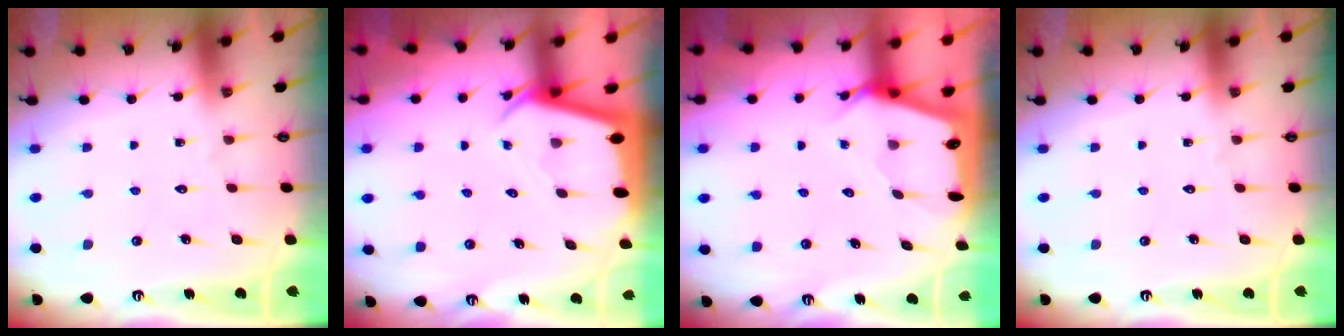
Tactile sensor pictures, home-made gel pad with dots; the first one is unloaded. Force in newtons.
{"total": 2.5, "press": 2.5, "slide": 0.3}
{"total": 2.4, "press": 2.4, "slide": 0.2}
{"total": 0.0}